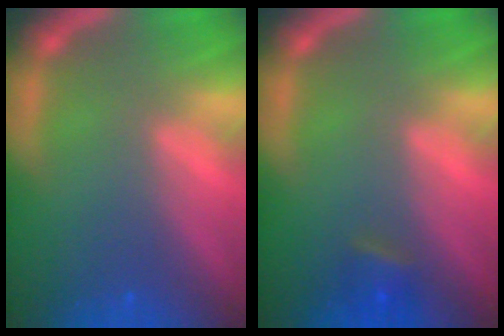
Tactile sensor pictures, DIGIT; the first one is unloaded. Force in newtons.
{"total": 1.9}